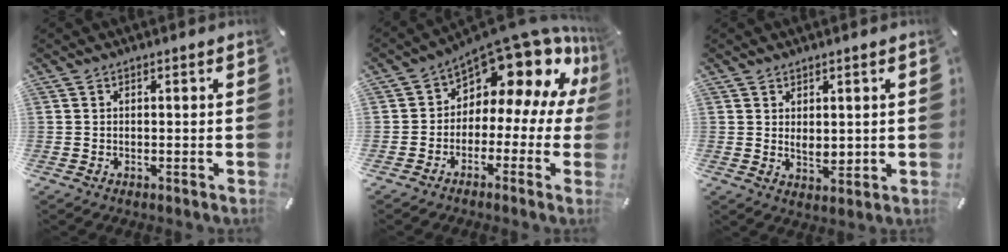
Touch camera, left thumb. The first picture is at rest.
{"total": 14.4, "force": [9.3, 7.2, 8.2], "torque": [-0.130, -0.080, 0.158]}
{"total": 3.2, "force": [1.4, 2.3, 1.8], "torque": [-0.020, -0.005, 0.024]}